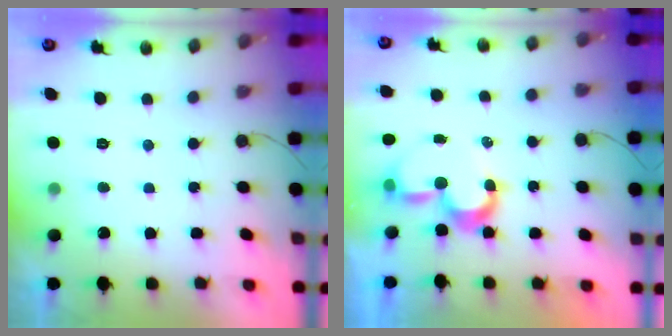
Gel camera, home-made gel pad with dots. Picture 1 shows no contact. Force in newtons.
{"total": 8.7, "press": 8.7, "slide": 0.1}